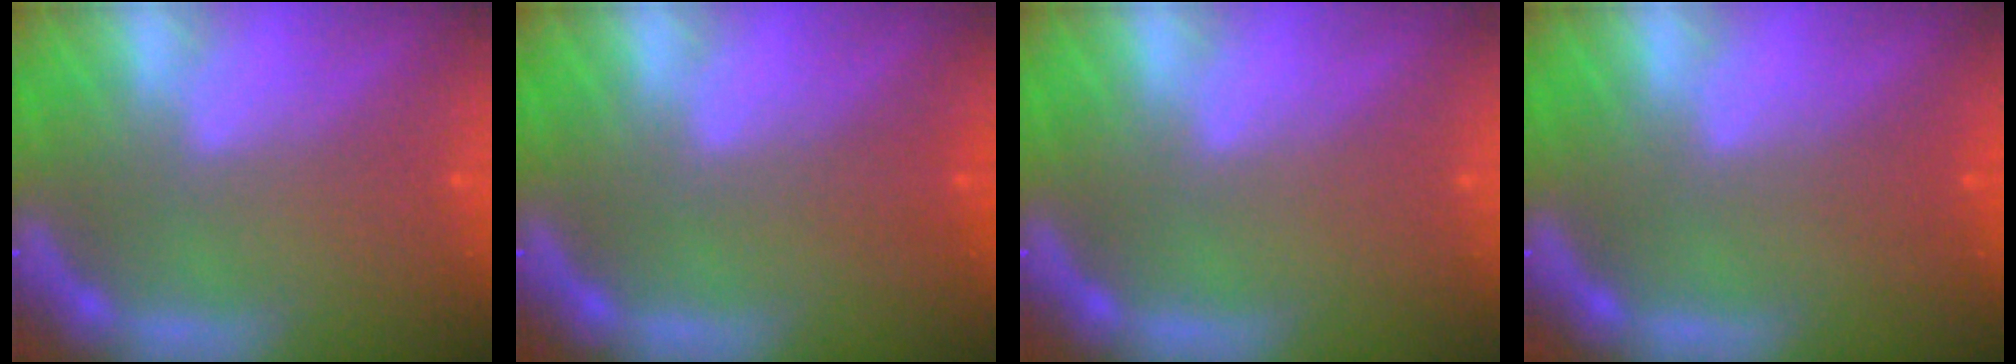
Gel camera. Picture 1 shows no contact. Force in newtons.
{"total": 1.0}
{"total": 0.0}
{"total": 0.9}